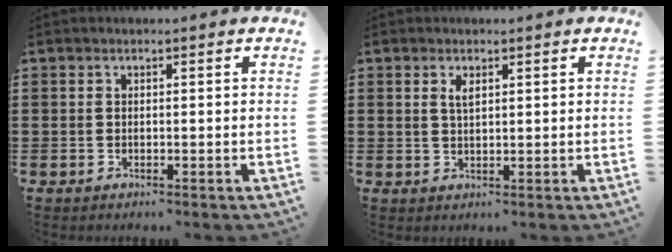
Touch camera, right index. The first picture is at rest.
{"total": 1.8, "force": [0.9, 0.6, 1.4], "torque": [-0.030, 0.004, 0.014]}